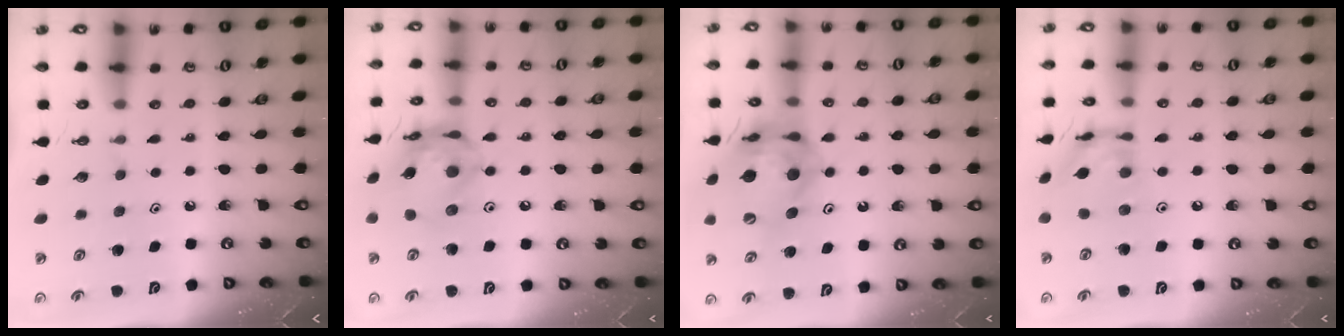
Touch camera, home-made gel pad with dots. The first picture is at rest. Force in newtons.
{"total": 15.7, "press": 15.6, "slide": 1.5}
{"total": 18.5, "press": 18.4, "slide": 2.1}
{"total": 12.2, "press": 12.2, "slide": 1.1}